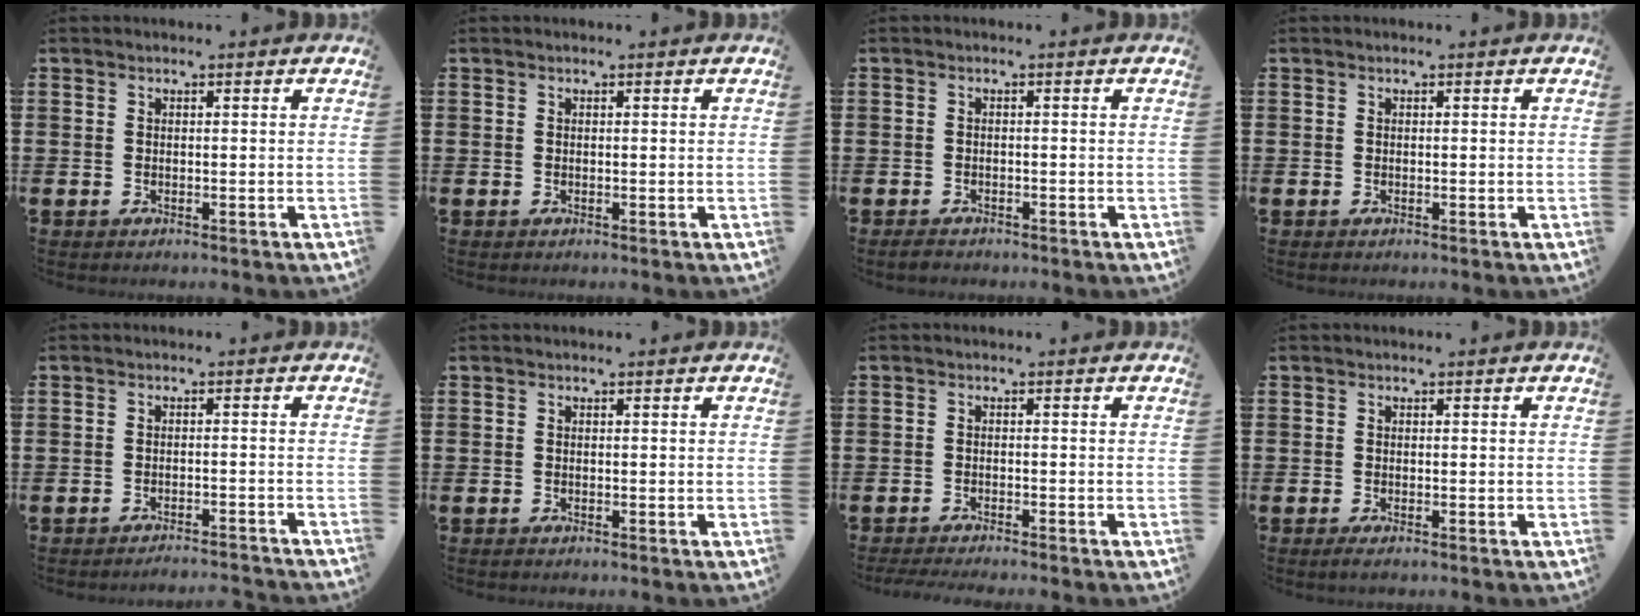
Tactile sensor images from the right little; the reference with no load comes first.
{"total": 0.0}
{"total": 0.7, "force": [-0.5, 0.3, 0.2], "torque": [-0.006, 0.001, -0.011]}
{"total": 0.0}
{"total": 1.6, "force": [-1.6, -0.2, 0.1], "torque": [-0.003, 0.005, -0.032]}
{"total": 0.0}
{"total": 1.1, "force": [-1.1, -0.1, 0.4], "torque": [-0.005, -0.001, -0.021]}
{"total": 0.7, "force": [-0.1, 0.1, 0.7], "torque": [-0.006, -0.005, -0.004]}